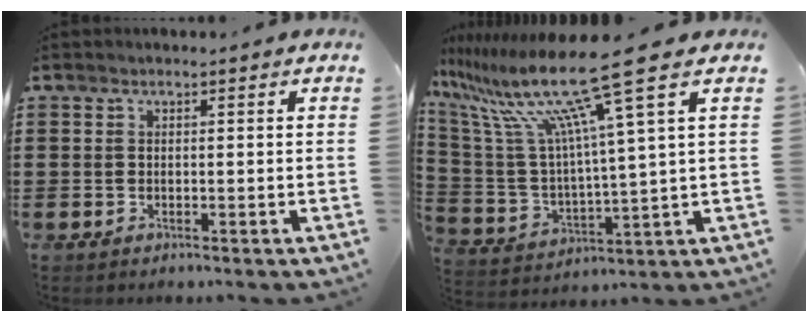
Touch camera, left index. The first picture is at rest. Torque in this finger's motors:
{"motor_torque": [1.28, -0.86, 1.05, 0.21]}